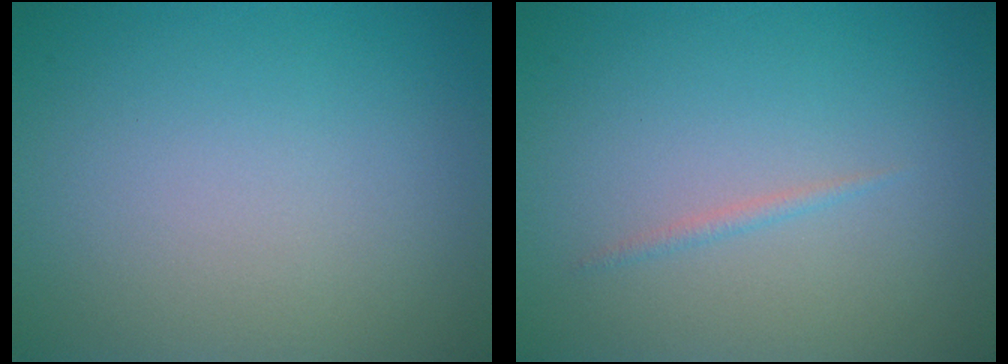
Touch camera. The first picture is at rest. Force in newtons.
{"total": 0.6, "press": 0.6, "slide": 0.0}